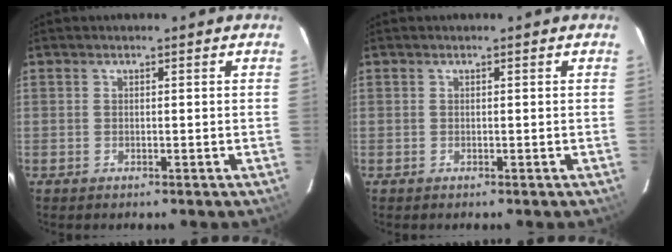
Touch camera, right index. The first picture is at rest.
{"total": 0.0}